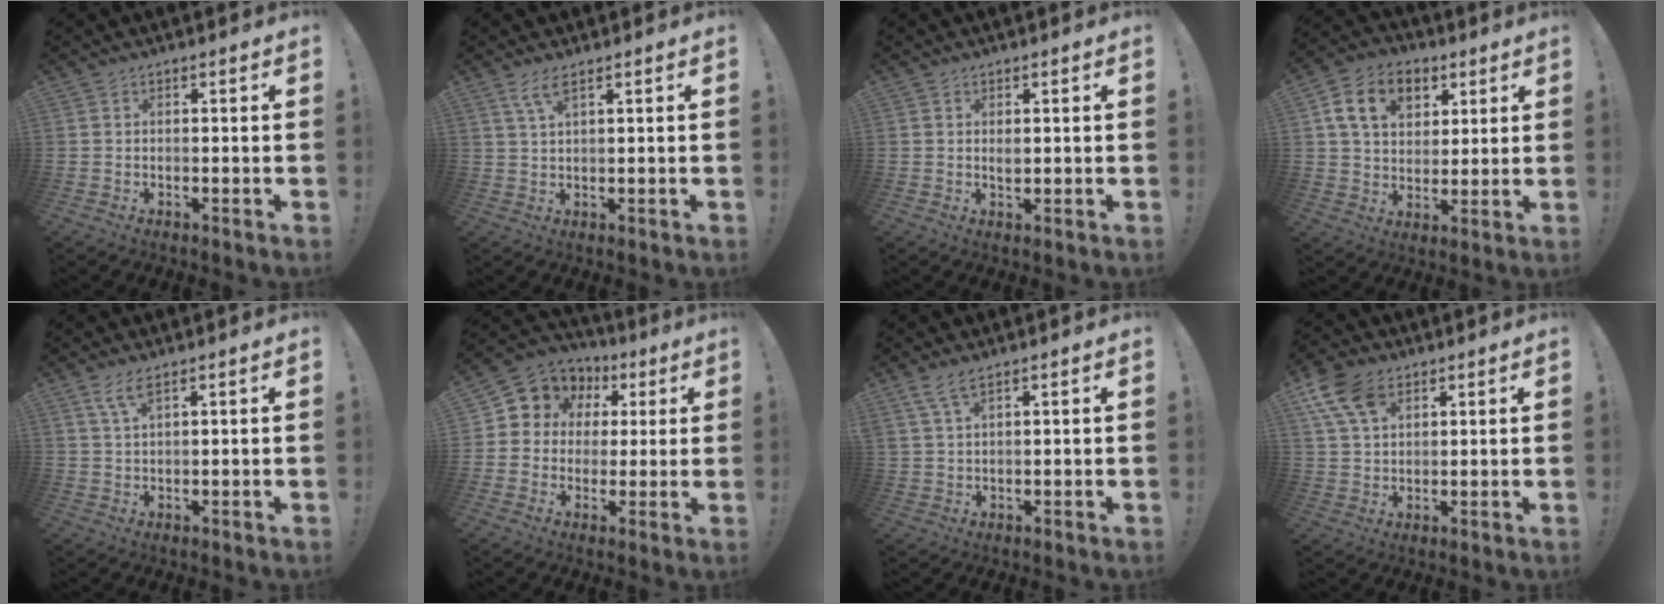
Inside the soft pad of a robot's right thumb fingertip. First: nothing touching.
{"total": 4.1, "force": [2.5, 0.6, 3.2], "torque": [-0.060, -0.006, 0.043]}
{"total": 1.3, "force": [0.3, 0.9, 0.9], "torque": [-0.010, -0.001, 0.005]}
{"total": 14.0, "force": [6.2, 10.0, 7.5], "torque": [-0.108, -0.020, 0.118]}
{"total": 4.3, "force": [2.6, 0.8, 3.3], "torque": [-0.070, -0.001, 0.046]}
{"total": 8.0, "force": [2.6, 7.2, 2.2], "torque": [-0.023, -0.026, 0.052]}
{"total": 4.6, "force": [3.2, 0.9, 3.1], "torque": [-0.066, -0.009, 0.060]}
{"total": 11.6, "force": [5.9, 7.2, 6.9], "torque": [-0.128, -0.012, 0.116]}